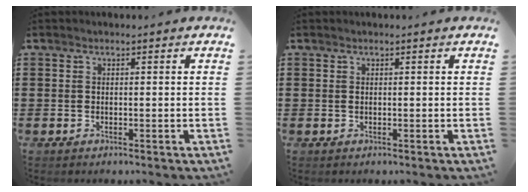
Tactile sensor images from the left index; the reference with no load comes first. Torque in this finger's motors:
{"motor_torque": [-0.05, 0.02, 0.10, 0.00]}